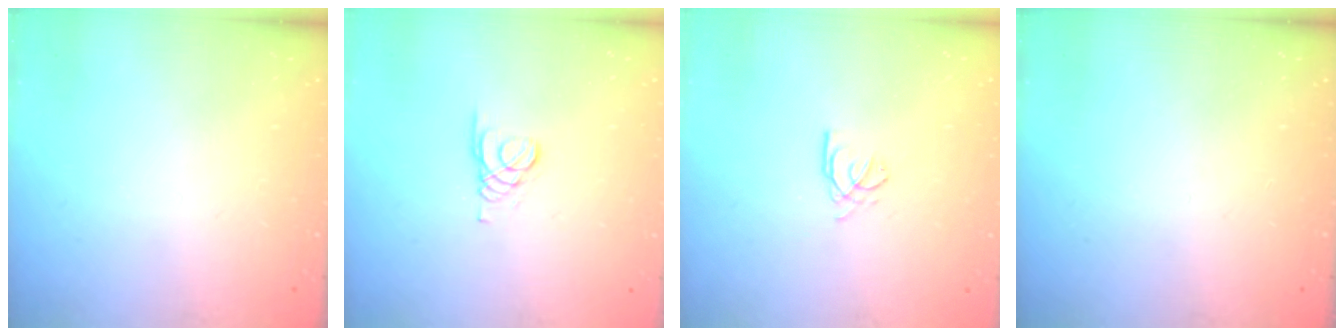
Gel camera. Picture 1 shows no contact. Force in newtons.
{"total": 1.6, "press": 1.5, "slide": 0.2}
{"total": 2.6, "press": 2.6, "slide": 0.3}
{"total": 0.0}